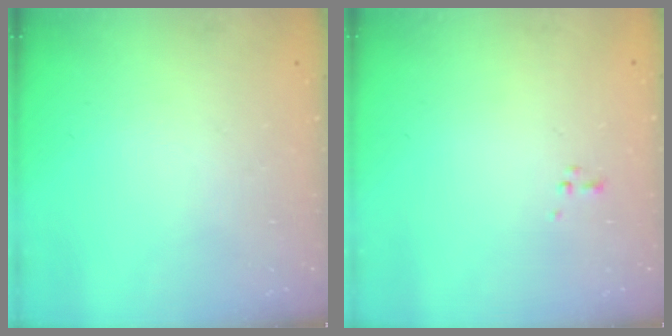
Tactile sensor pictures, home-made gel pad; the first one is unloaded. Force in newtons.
{"total": 0.6, "press": 0.6, "slide": 0.1}